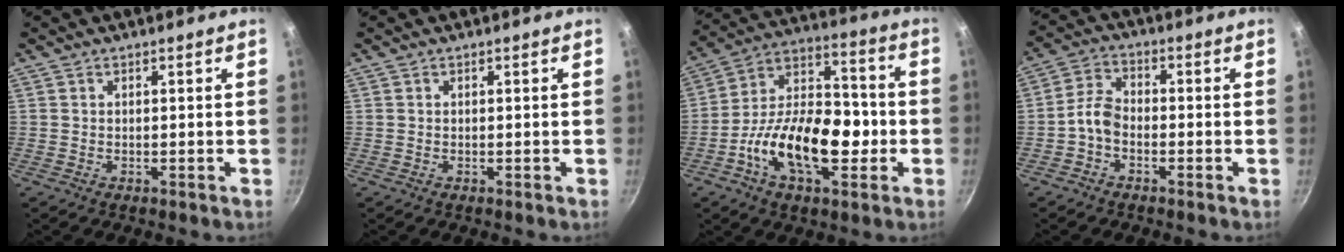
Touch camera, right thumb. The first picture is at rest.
{"total": 0.0}
{"total": 20.0, "force": [-5.4, 10.9, 15.8], "torque": [-0.232, 0.046, -0.102]}
{"total": 4.9, "force": [-2.0, 3.2, 3.2], "torque": [-0.058, 0.034, -0.050]}